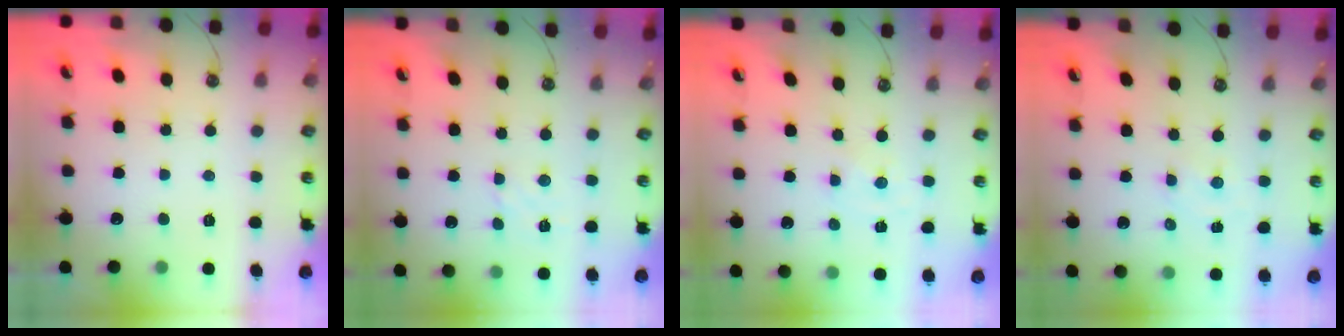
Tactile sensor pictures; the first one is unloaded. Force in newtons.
{"total": 1.4, "press": 1.2, "slide": 0.7}
{"total": 0.0}
{"total": 1.4, "press": 1.4, "slide": 0.2}